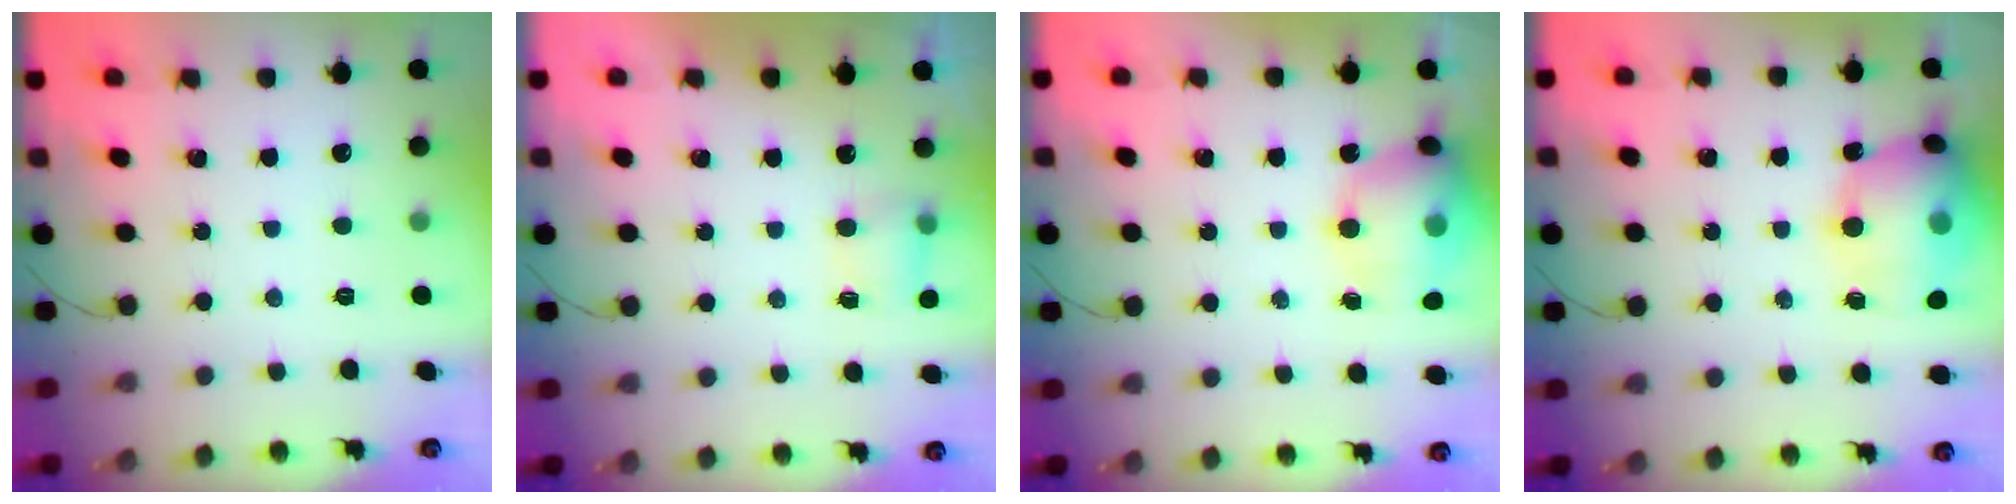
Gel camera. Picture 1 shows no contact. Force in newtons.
{"total": 4.5, "press": 4.2, "slide": 1.6}
{"total": 16.7, "press": 16.4, "slide": 3.1}
{"total": 16.6, "press": 16.3, "slide": 3.3}